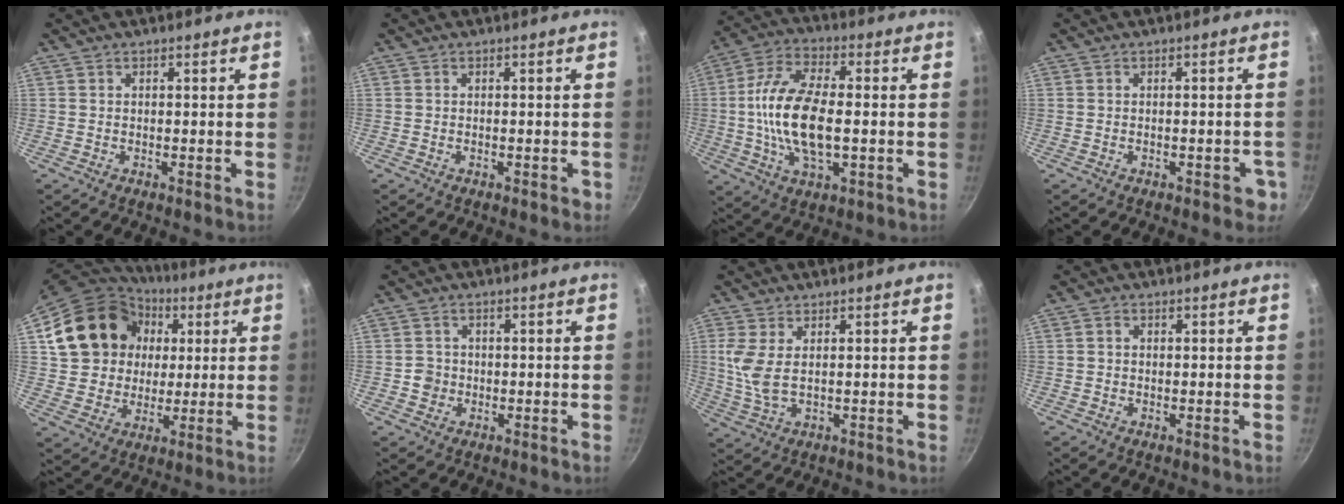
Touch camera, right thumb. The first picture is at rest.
{"total": 1.0, "force": [-0.4, 0.5, 0.7], "torque": [-0.006, 0.005, -0.004]}
{"total": 16.0, "force": [-0.9, 7.5, 14.1], "torque": [-0.272, 0.017, -0.028]}
{"total": 3.1, "force": [-1.3, 1.7, 2.3], "torque": [-0.010, 0.013, -0.011]}
{"total": 20.2, "force": [5.4, 17.0, 9.5], "torque": [-0.164, 0.025, 0.097]}
{"total": 2.8, "force": [-0.7, 2.7, 0.6], "torque": [0.007, 0.011, -0.013]}
{"total": 5.7, "force": [1.3, 2.5, 5.0], "torque": [-0.110, -0.007, 0.031]}
{"total": 1.2, "force": [0.2, 1.0, 0.6], "torque": [-0.008, 0.005, 0.003]}